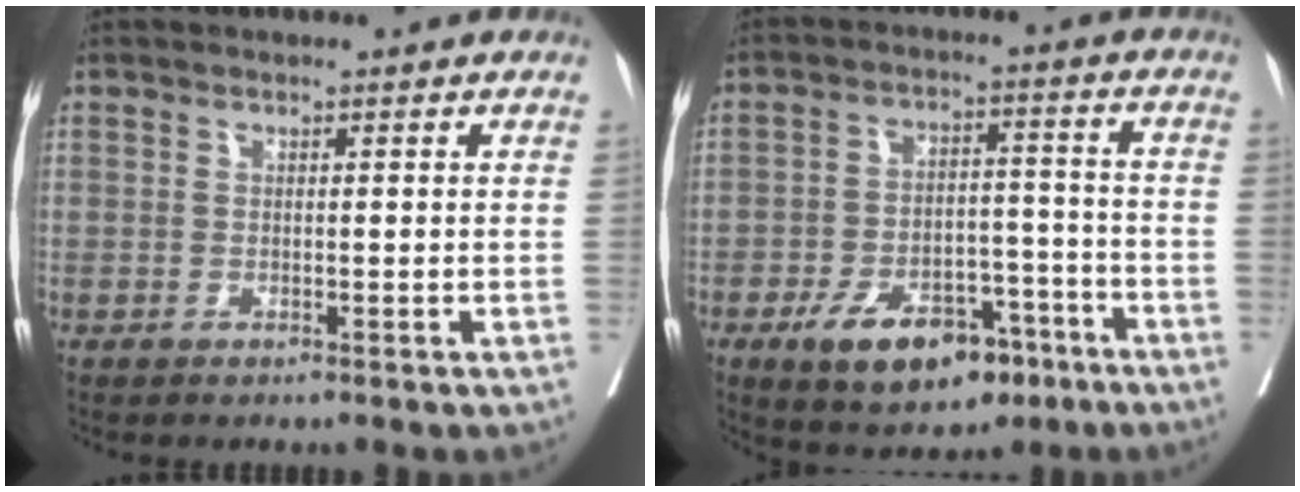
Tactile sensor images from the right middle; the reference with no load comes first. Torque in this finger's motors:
{"motor_torque": [1.14, -1.00, 0.20, 0.10]}